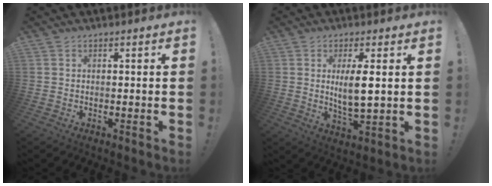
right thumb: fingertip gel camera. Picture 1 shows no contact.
{"total": 7.7, "force": [1.9, 2.0, 7.1], "torque": [-0.127, -0.016, 0.027]}